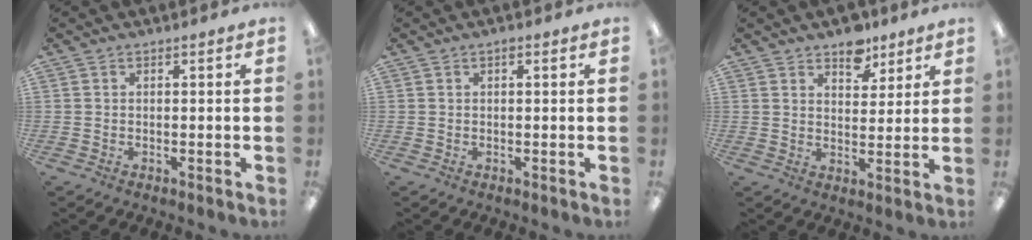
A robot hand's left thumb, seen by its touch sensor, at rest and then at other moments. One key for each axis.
{"total": 0.9, "fx": 0.4, "fy": 0.2, "fz": 0.8, "tx": -0.017, "ty": 0.003, "tz": 0.006}
{"total": 9.2, "fx": 7.2, "fy": 4.9, "fz": 3.0, "tx": -0.021, "ty": -0.049, "tz": 0.126}